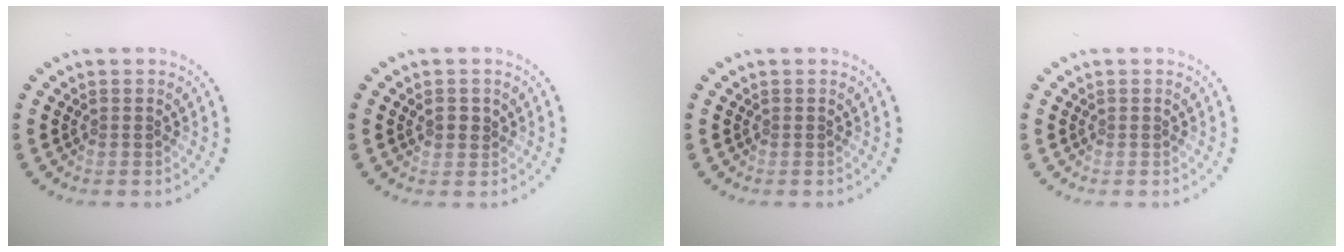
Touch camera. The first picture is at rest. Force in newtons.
{"total": 0.8, "press": 0.7, "slide": 0.4}
{"total": 0.0}
{"total": 0.0}